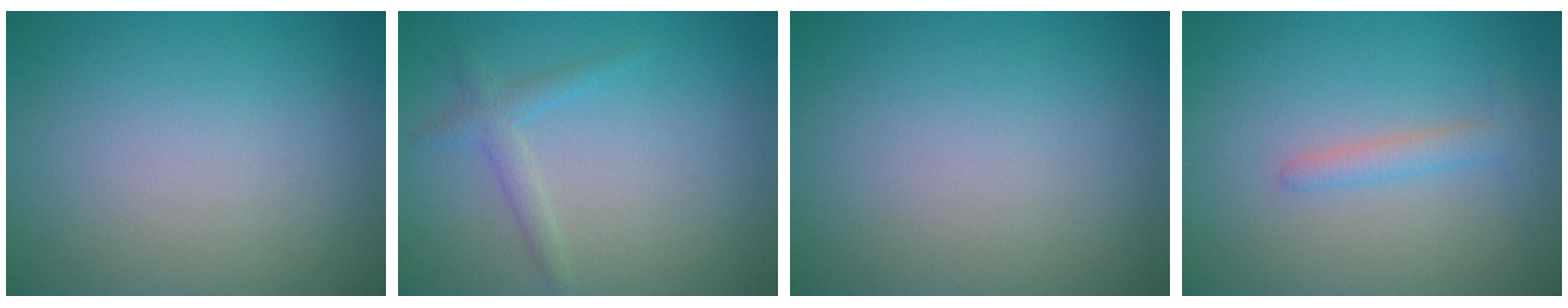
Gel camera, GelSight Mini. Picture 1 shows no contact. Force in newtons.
{"total": 1.6, "press": 1.6, "slide": 0.1}
{"total": 0.0}
{"total": 1.7, "press": 1.7, "slide": 0.1}